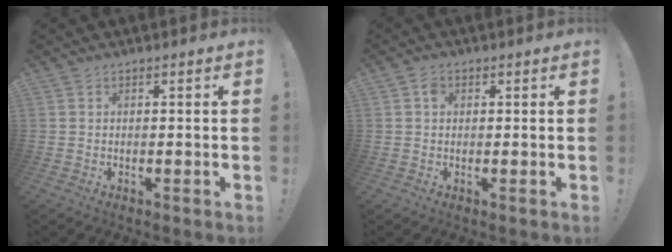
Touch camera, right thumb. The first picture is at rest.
{"total": 2.0, "force": [0.1, 1.6, 1.3], "torque": [-0.021, 0.005, 0.001]}